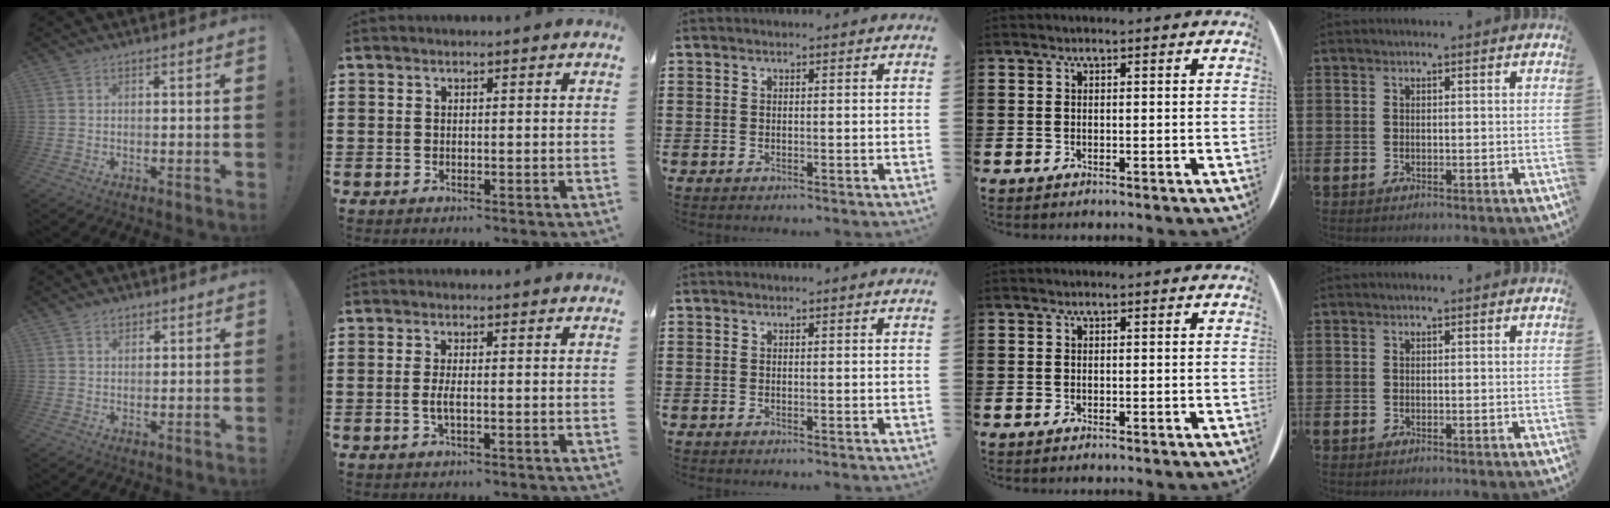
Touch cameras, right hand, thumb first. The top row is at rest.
{"thumb": {"total": 1.9, "force": [1.2, 1.4, 0.5], "torque": [-0.003, -0.003, 0.021]}, "index": {"total": 2.2, "force": [-0.4, 0.4, 2.2], "torque": [-0.053, -0.008, -0.012]}}